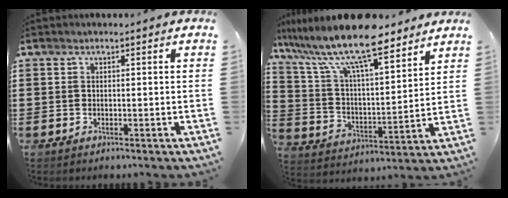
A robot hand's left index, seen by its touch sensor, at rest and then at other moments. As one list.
[{"total": 13.6, "force": [11.1, 2.2, 7.6], "torque": [-0.185, -0.053, 0.191]}]